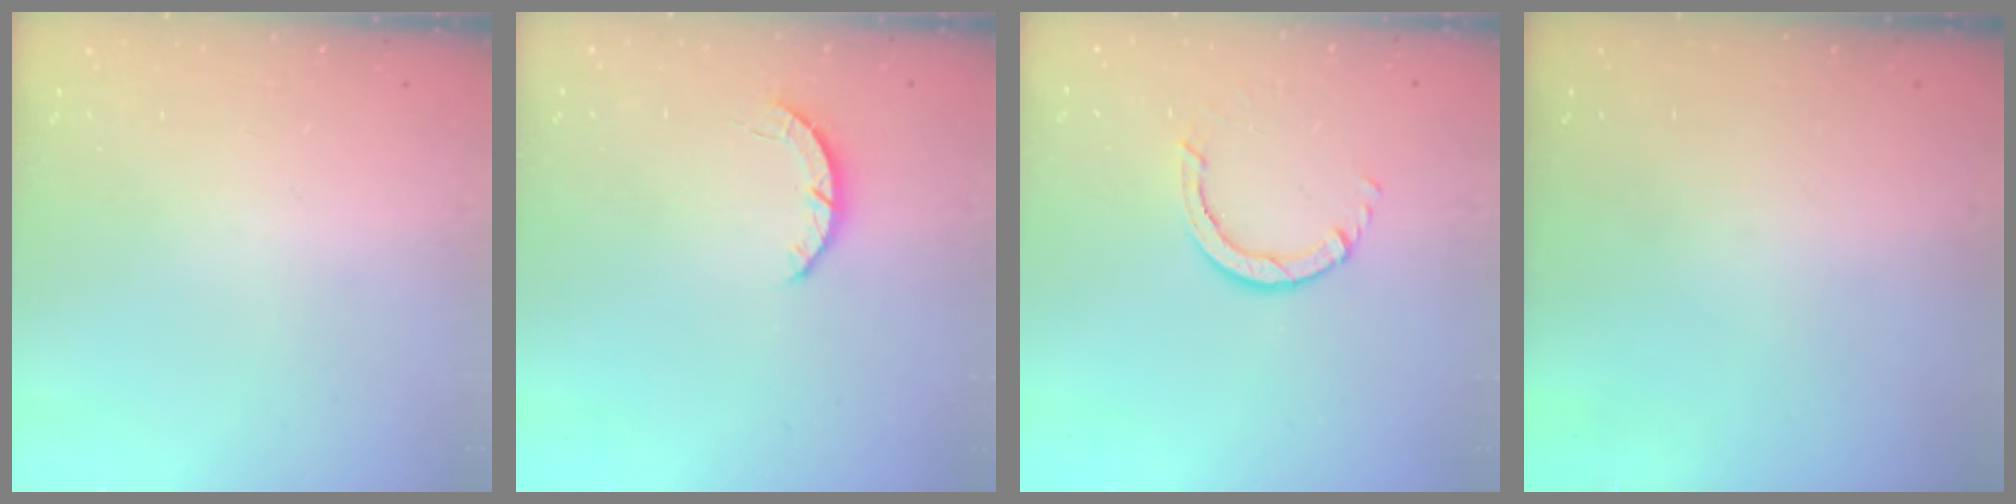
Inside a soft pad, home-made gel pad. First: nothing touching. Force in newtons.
{"total": 2.8, "press": 2.8, "slide": 0.4}
{"total": 3.0, "press": 3.0, "slide": 0.4}
{"total": 0.0}